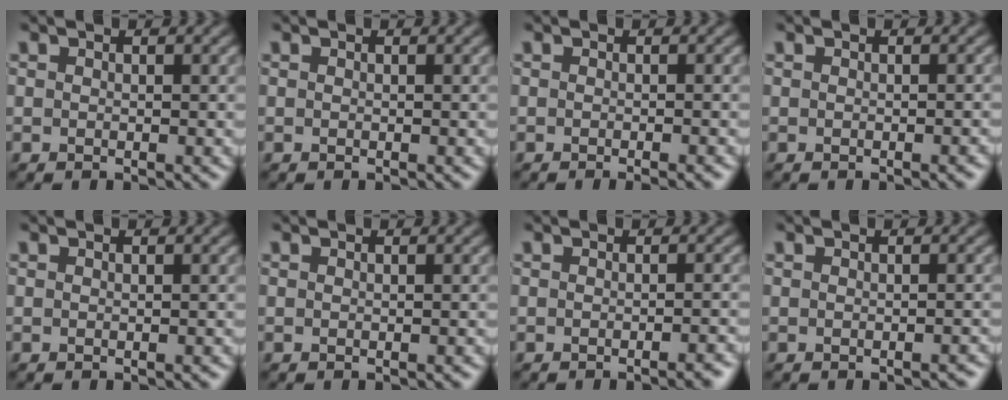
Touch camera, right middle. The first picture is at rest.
{"total": 0.0}
{"total": 1.5, "force": [-0.9, 0.2, 1.2], "torque": [-0.014, 0.001, -0.008]}
{"total": 0.7, "force": [-0.3, 0.3, 0.6], "torque": [-0.009, 0.001, 0.000]}
{"total": 0.0}
{"total": 0.0}
{"total": 1.5, "force": [-1.0, 0.3, 1.1], "torque": [-0.014, 0.004, -0.010]}
{"total": 0.6, "force": [-0.5, 0.3, 0.3], "torque": [-0.007, 0.000, -0.002]}